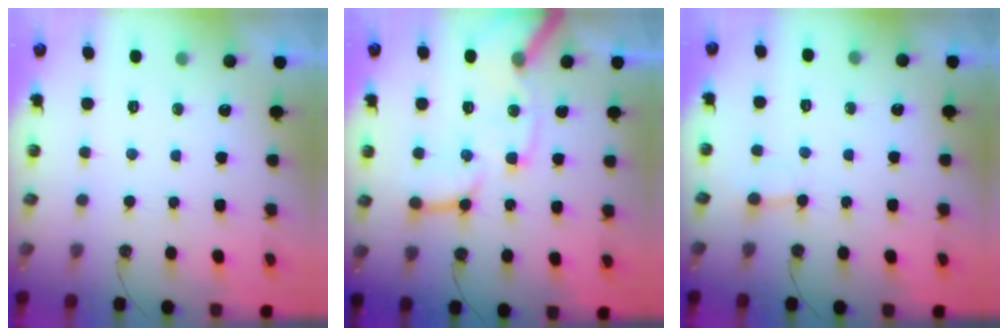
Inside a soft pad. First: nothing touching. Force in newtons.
{"total": 15.3, "press": 15.2, "slide": 1.5}
{"total": 2.0, "press": 2.0, "slide": 0.0}